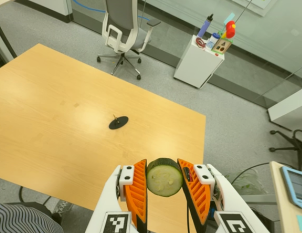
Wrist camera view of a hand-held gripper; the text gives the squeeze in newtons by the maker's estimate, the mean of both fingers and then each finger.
{"total": 9.2, "left": 8.3, "right": 10.0}